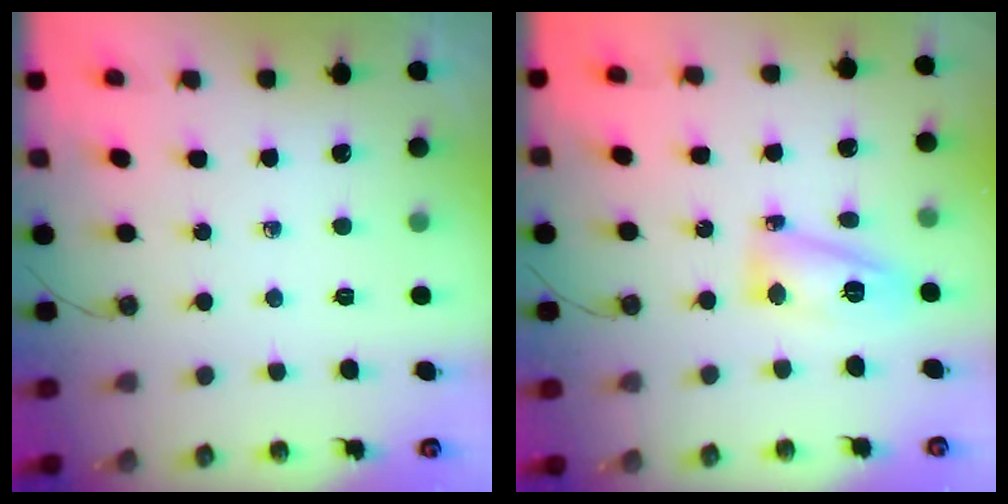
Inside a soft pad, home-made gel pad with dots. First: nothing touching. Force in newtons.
{"total": 11.9, "press": 11.8, "slide": 1.2}